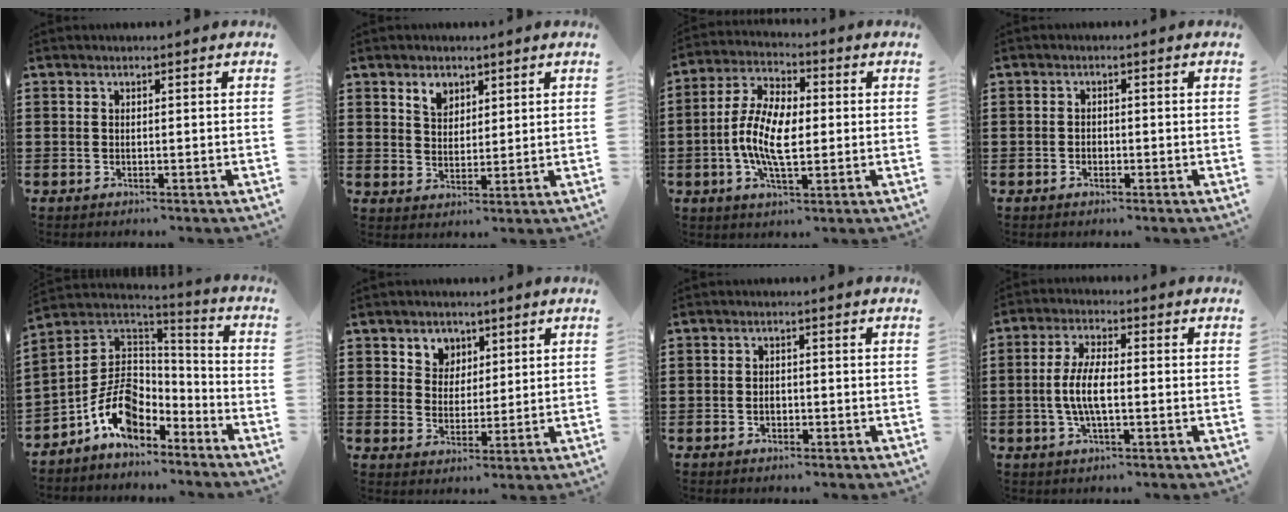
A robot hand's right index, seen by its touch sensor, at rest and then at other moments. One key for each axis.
{"total": 3.6, "fx": 2.4, "fy": 2.4, "fz": 1.1, "tx": -0.031, "ty": 0.007, "tz": 0.044}
{"total": 9.2, "fx": -1.1, "fy": 3.9, "fz": 8.3, "tx": -0.189, "ty": -0.004, "tz": -0.027}
{"total": 0.9, "fx": -0.4, "fy": 0.5, "fz": 0.7, "tx": -0.015, "ty": -0.005, "tz": -0.007}
{"total": 10.0, "fx": -4.9, "fy": 6.5, "fz": 5.8, "tx": -0.143, "ty": 0.007, "tz": -0.096}
{"total": 4.2, "fx": 2.3, "fy": 3.5, "fz": 0.1, "tx": -0.025, "ty": 0.009, "tz": 0.041}
{"total": 1.3, "fx": -0.4, "fy": 0.7, "fz": 0.9, "tx": -0.021, "ty": -0.003, "tz": -0.007}
{"total": 6.4, "fx": -0.9, "fy": 2.0, "fz": 6.0, "tx": -0.133, "ty": -0.007, "tz": -0.022}